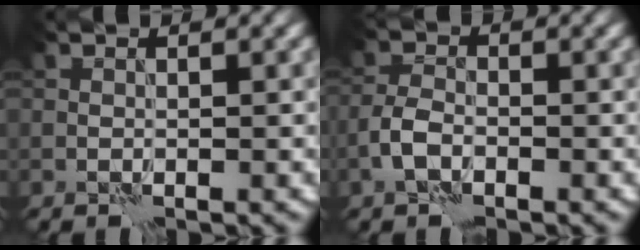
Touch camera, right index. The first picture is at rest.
{"total": 2.3, "force": [-1.2, 1.3, 1.6], "torque": [-0.033, 0.007, -0.032]}